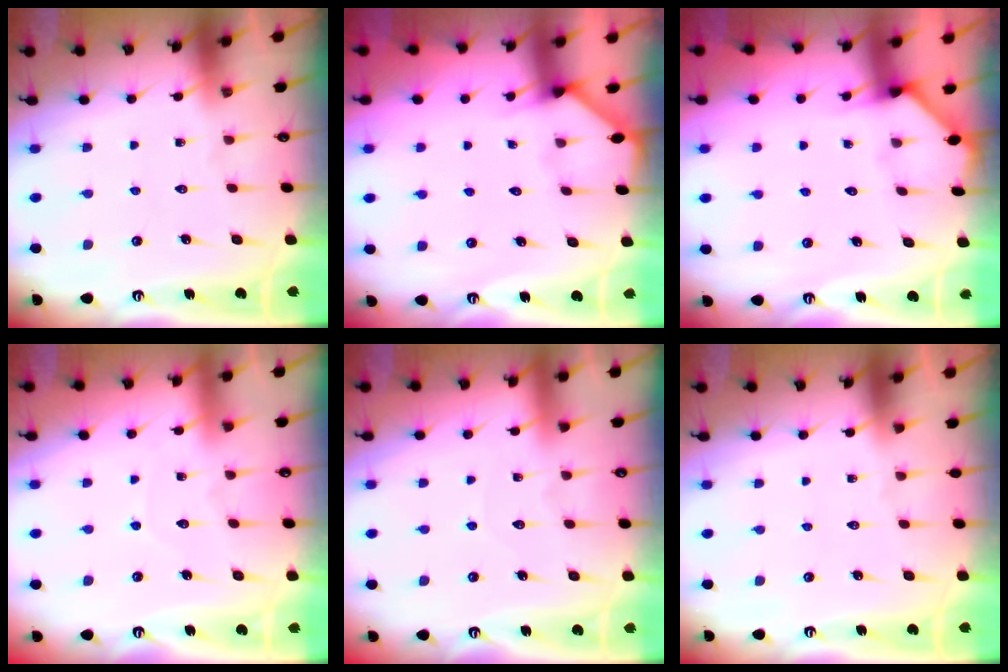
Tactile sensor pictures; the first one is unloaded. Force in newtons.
{"total": 2.2, "press": 2.2, "slide": 0.3}
{"total": 1.7, "press": 1.6, "slide": 0.2}
{"total": 2.4, "press": 2.4, "slide": 0.3}
{"total": 2.9, "press": 2.9, "slide": 0.2}
{"total": 0.0}